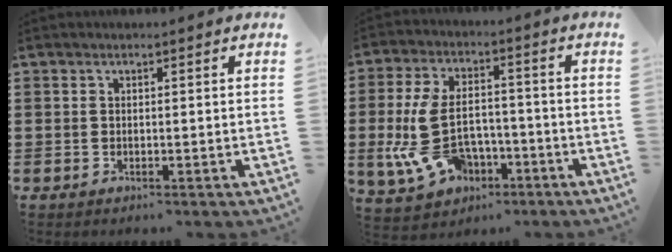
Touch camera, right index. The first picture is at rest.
{"total": 11.1, "force": [-2.6, 6.7, 8.5], "torque": [-0.215, -0.001, -0.052]}